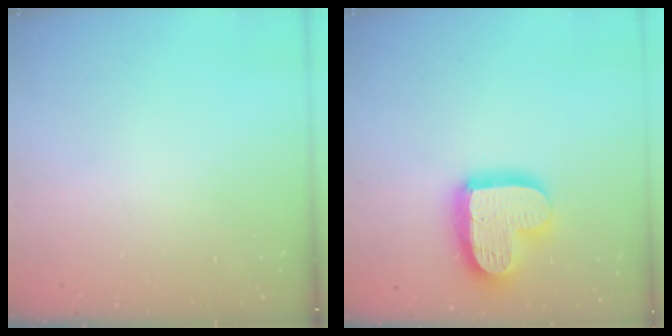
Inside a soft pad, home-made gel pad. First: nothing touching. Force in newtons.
{"total": 17.0, "press": 17.0, "slide": 1.3}